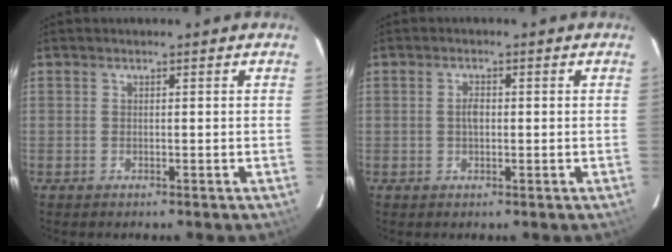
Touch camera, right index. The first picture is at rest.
{"total": 1.9, "force": [-0.1, 1.1, 1.5], "torque": [-0.028, 0.005, -0.002]}